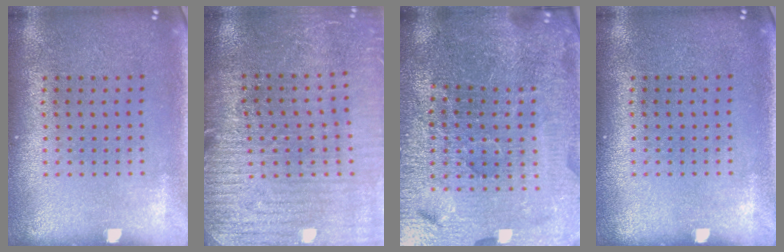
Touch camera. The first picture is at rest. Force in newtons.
{"total": 3.0, "press": 3.0, "slide": 0.4}
{"total": 5.4, "press": 5.0, "slide": 1.9}
{"total": 0.0}